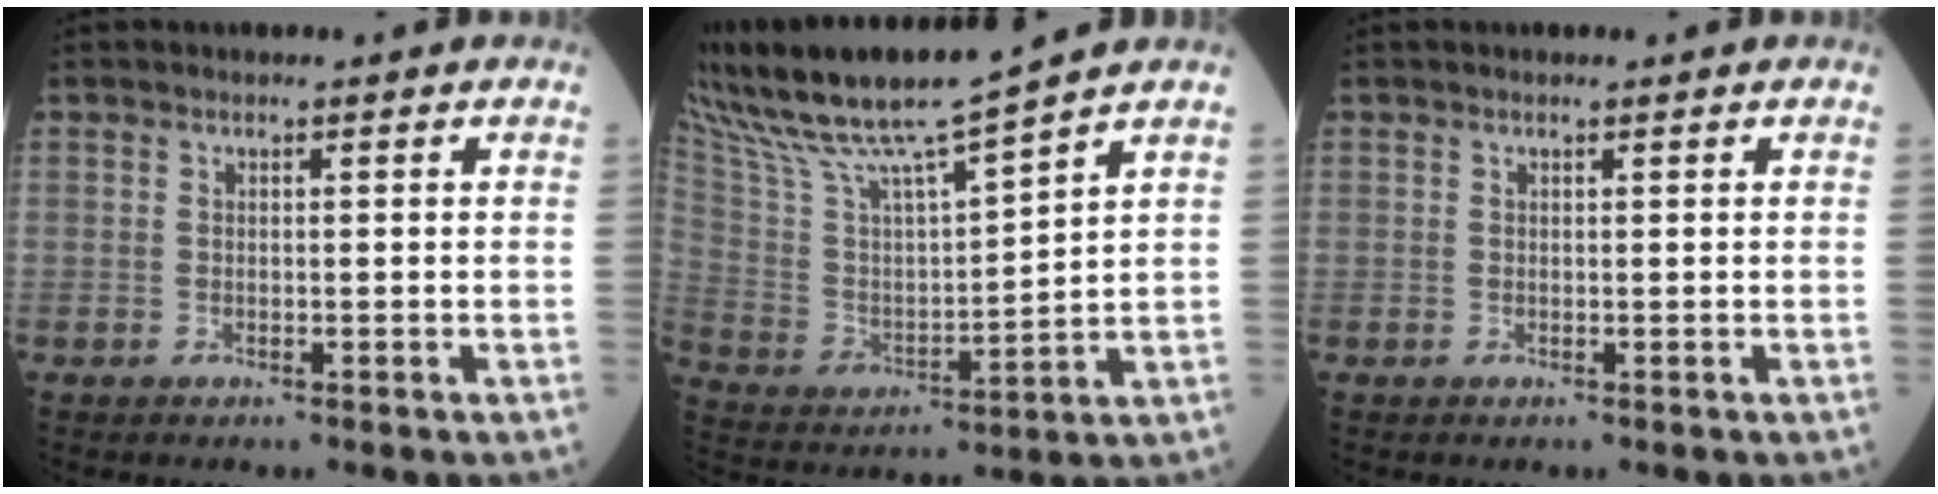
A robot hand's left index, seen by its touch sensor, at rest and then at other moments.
{"total": 14.7, "force": [12.7, -0.5, 7.5], "torque": [-0.153, 0.001, 0.241]}
{"total": 0.0}